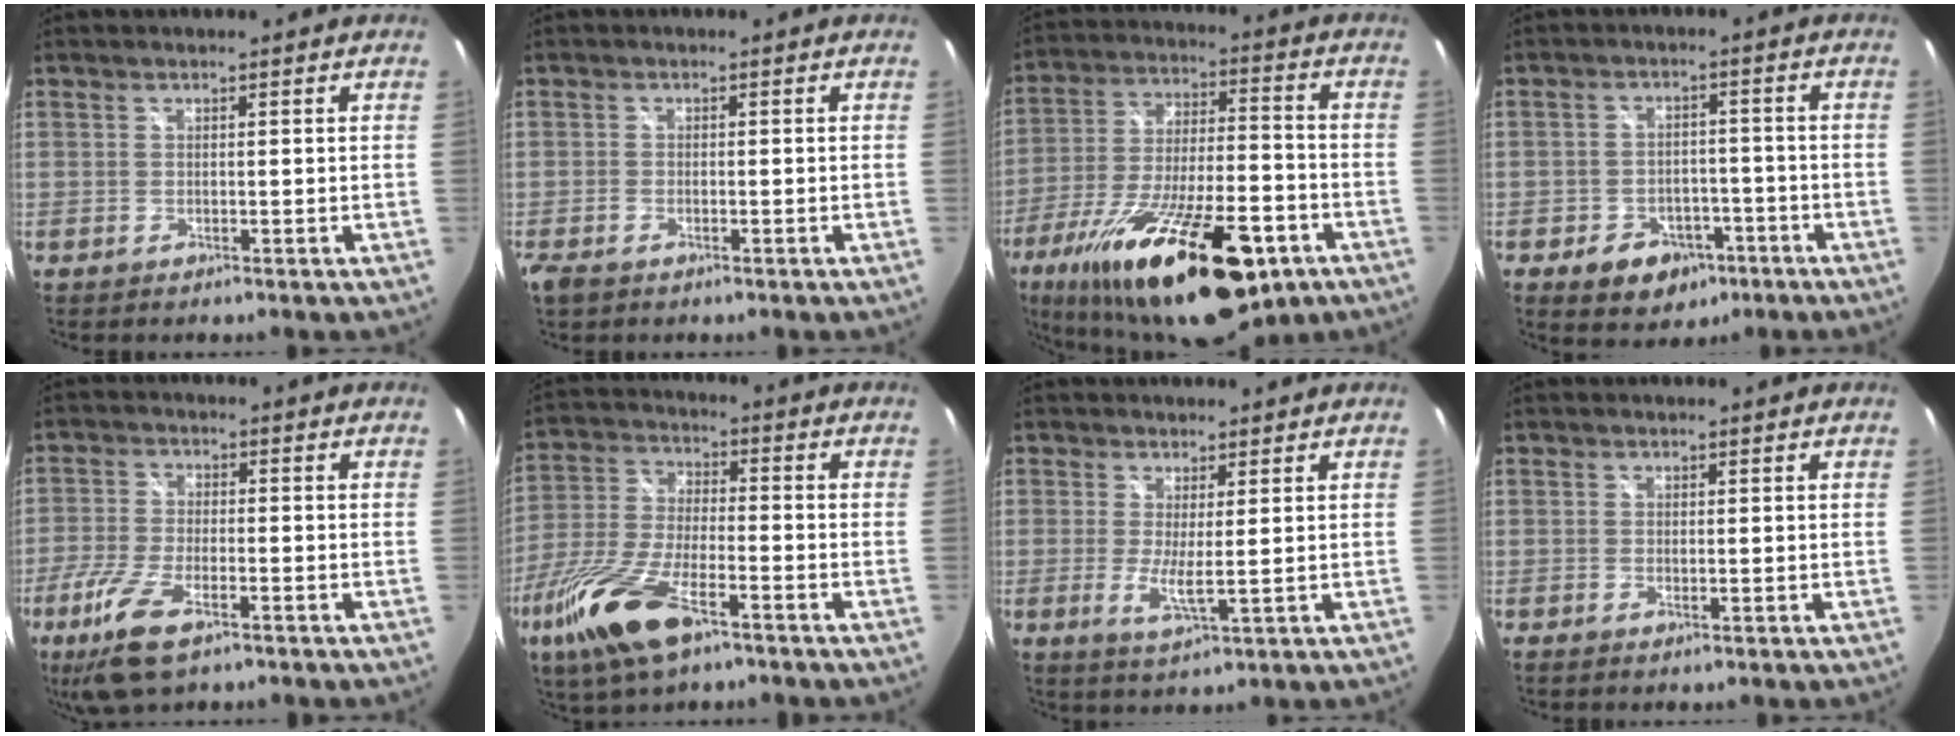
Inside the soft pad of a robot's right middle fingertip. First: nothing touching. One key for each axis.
{"total": 2.7, "fx": -1.8, "fy": 1.5, "fz": 1.4, "tx": -0.033, "ty": -0.007, "tz": -0.036}
{"total": 28.7, "fx": -17.1, "fy": 10.1, "fz": 20.7, "tx": -0.380, "ty": -0.046, "tz": -0.266}
{"total": 9.0, "fx": -5.0, "fy": 6.3, "fz": 3.8, "tx": -0.085, "ty": 0.012, "tz": -0.055}
{"total": 10.0, "fx": -5.8, "fy": 3.6, "fz": 7.4, "tx": -0.175, "ty": -0.023, "tz": -0.114}
{"total": 16.5, "fx": -9.5, "fy": 5.9, "fz": 12.1, "tx": -0.271, "ty": -0.034, "tz": -0.186}
{"total": 4.3, "fx": 0.0, "fy": 0.3, "fz": 4.3, "tx": -0.083, "ty": -0.015, "tz": -0.002}
{"total": 0.6, "fx": -0.1, "fy": 0.2, "fz": 0.5, "tx": -0.012, "ty": -0.001, "tz": -0.004}